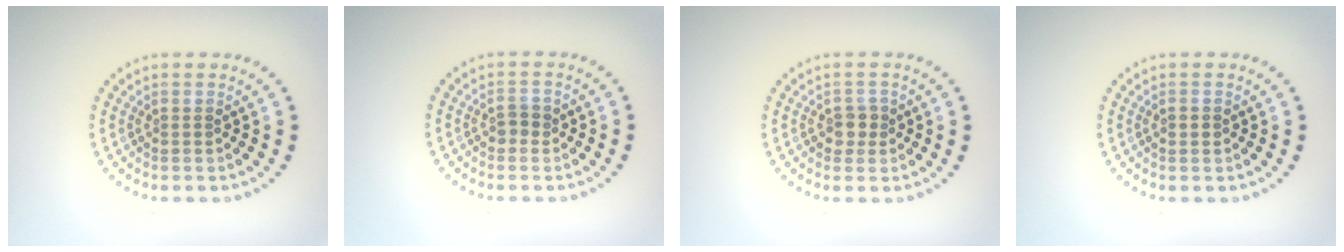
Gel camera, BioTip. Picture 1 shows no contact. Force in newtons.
{"total": 1.1, "press": 1.1, "slide": 0.2}
{"total": 1.6, "press": 1.5, "slide": 0.6}
{"total": 1.2, "press": 1.2, "slide": 0.1}